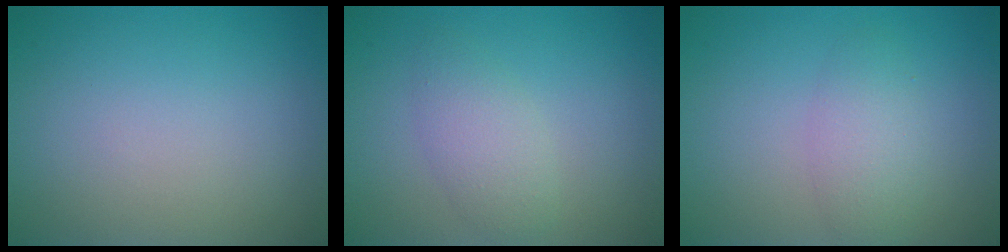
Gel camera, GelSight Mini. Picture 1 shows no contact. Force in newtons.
{"total": 2.7, "press": 2.7, "slide": 0.2}
{"total": 2.7, "press": 2.7, "slide": 0.1}